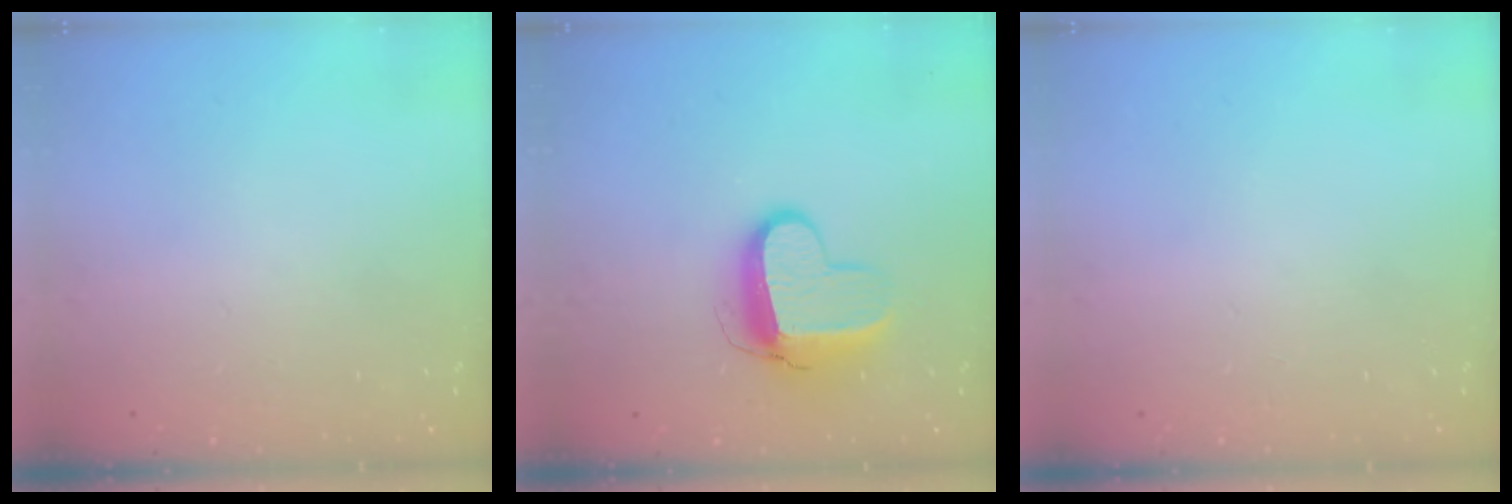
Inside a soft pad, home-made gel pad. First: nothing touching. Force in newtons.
{"total": 11.1, "press": 11.0, "slide": 1.0}
{"total": 0.0}